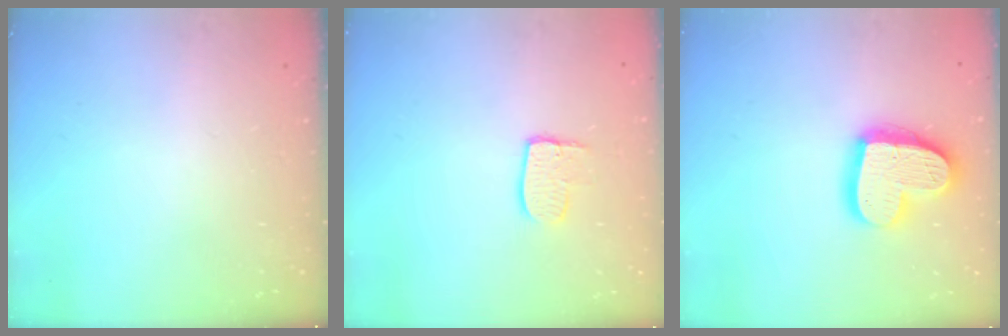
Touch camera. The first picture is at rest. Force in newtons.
{"total": 6.9, "press": 6.9, "slide": 0.6}
{"total": 18.0, "press": 17.9, "slide": 1.3}